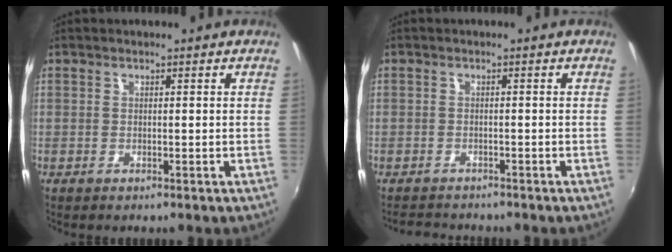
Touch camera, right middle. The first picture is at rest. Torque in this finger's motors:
{"motor_torque": [-0.21, -0.51, -0.75, -0.16]}